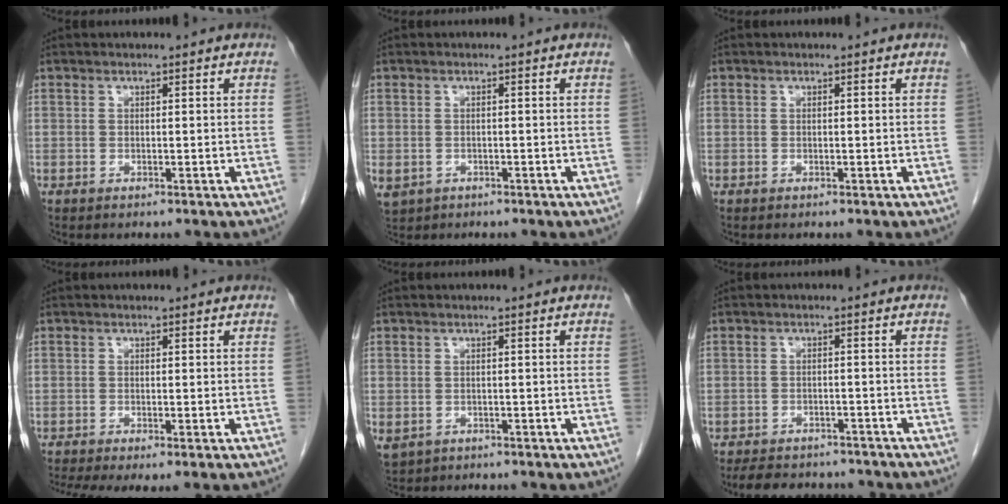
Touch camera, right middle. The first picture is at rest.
{"total": 5.8, "force": [-2.7, 4.7, 1.9], "torque": [-0.054, -0.004, -0.036]}
{"total": 0.0}
{"total": 5.1, "force": [-3.4, 1.1, 3.7], "torque": [-0.060, -0.015, -0.061]}
{"total": 5.3, "force": [-2.6, 4.2, 1.9], "torque": [-0.047, -0.006, -0.035]}
{"total": 10.0, "force": [-8.8, 3.7, 3.0], "torque": [-0.050, 0.003, -0.112]}